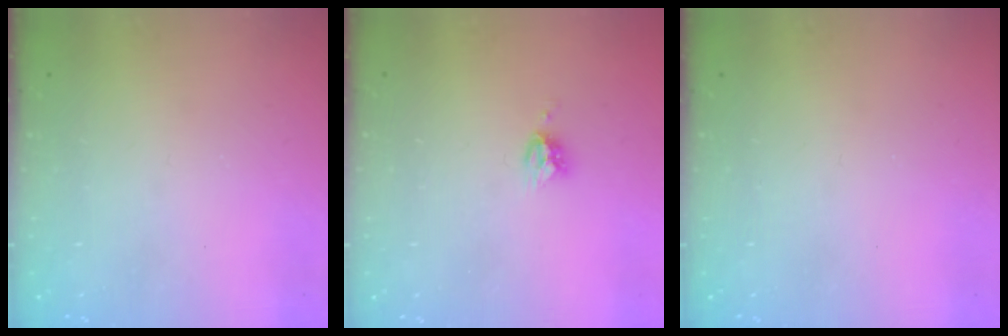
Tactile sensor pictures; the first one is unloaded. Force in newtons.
{"total": 4.7, "press": 4.6, "slide": 0.4}
{"total": 0.0}